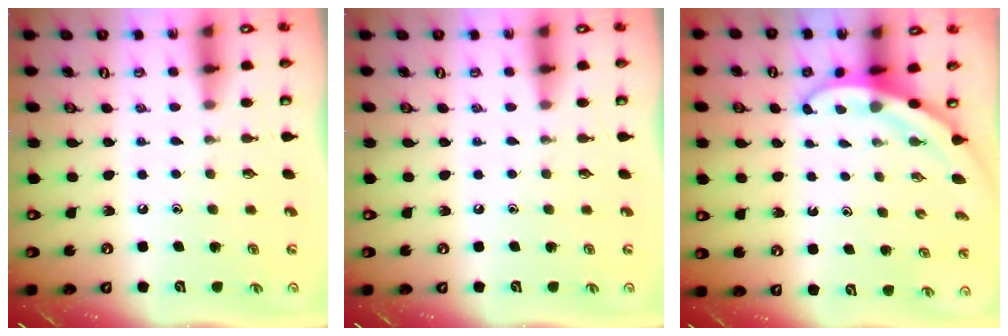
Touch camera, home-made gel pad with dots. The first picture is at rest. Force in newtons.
{"total": 0.0}
{"total": 2.9, "press": 2.9, "slide": 0.1}